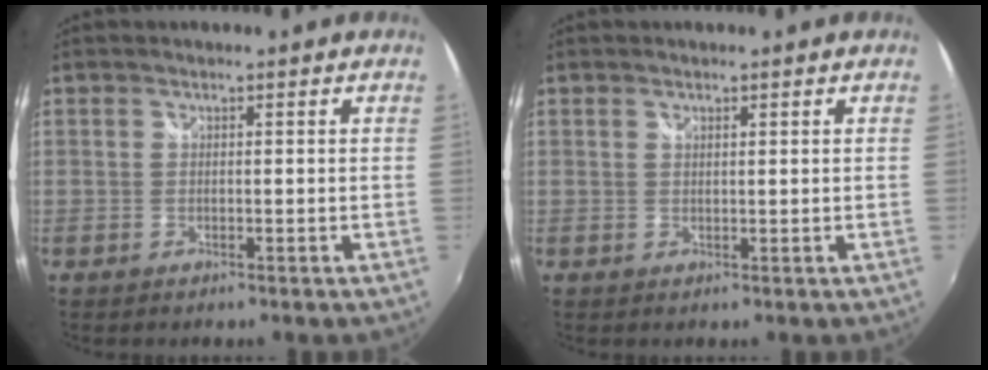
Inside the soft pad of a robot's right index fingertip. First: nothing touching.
{"total": 0.6, "force": [0.6, 0.0, 0.3], "torque": [-0.003, 0.000, 0.010]}